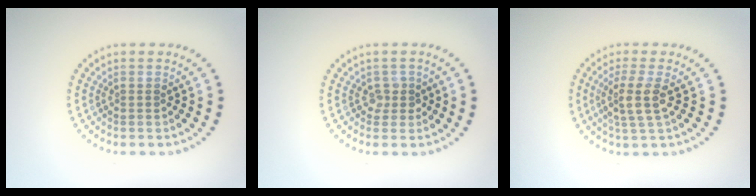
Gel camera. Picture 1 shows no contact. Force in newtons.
{"total": 1.3, "press": 1.1, "slide": 0.8}
{"total": 2.9, "press": 2.4, "slide": 1.7}